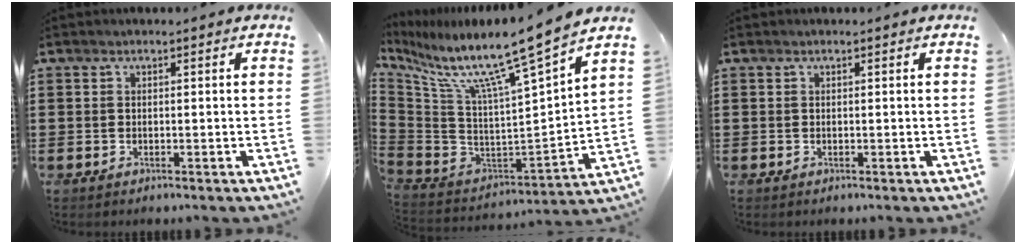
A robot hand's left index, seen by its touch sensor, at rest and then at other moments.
{"total": 10.6, "force": [8.4, -1.0, 6.5], "torque": [-0.144, -0.081, 0.125]}
{"total": 0.0}